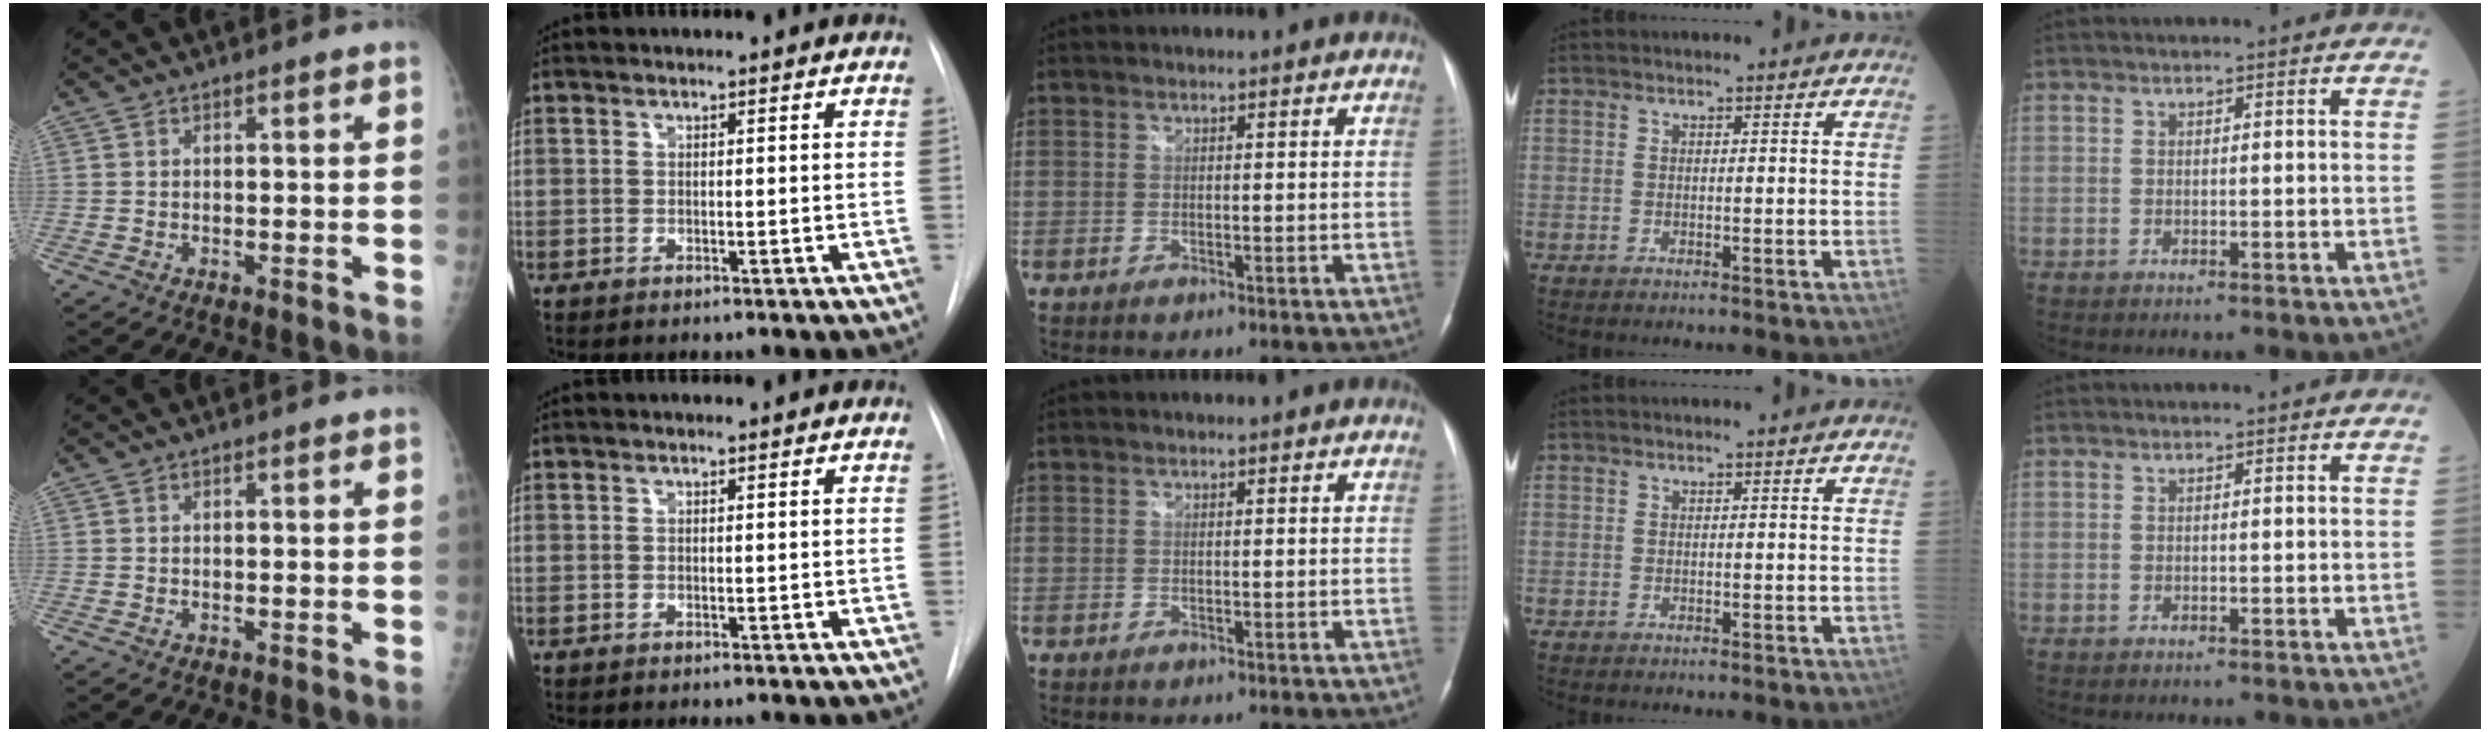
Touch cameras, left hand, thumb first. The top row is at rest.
{}